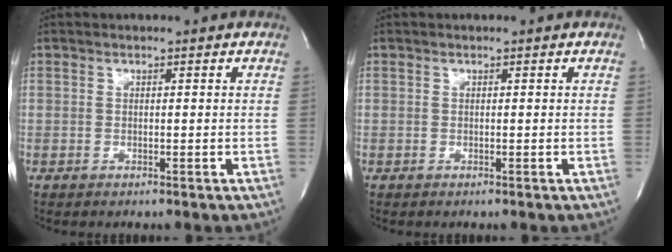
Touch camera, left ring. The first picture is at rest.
{"total": 0.0}